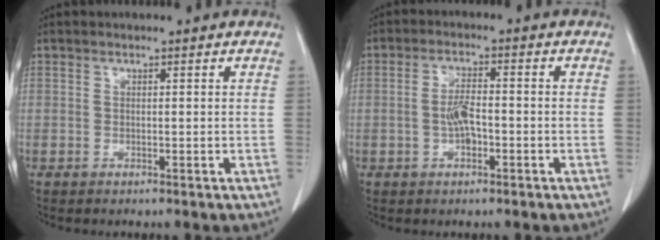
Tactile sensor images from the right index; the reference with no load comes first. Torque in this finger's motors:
{"motor_torque": [0.19, 0.06, 0.10, 0.07]}